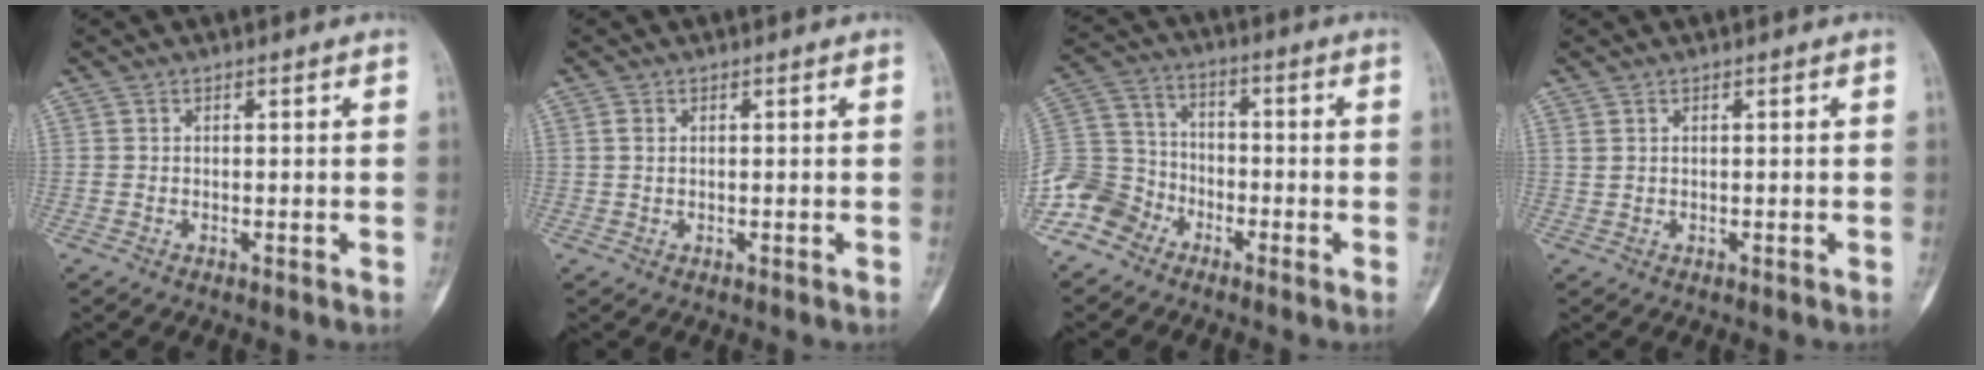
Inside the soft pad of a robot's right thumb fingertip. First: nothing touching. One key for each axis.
{"total": 1.2, "fx": 0.3, "fy": 0.8, "fz": 0.8, "tx": -0.018, "ty": 0.001, "tz": 0.008}
{"total": 11.4, "fx": -7.1, "fy": 8.4, "fz": 3.1, "tx": -0.047, "ty": 0.055, "tz": -0.150}
{"total": 0.8, "fx": 0.4, "fy": 0.5, "fz": 0.4, "tx": -0.006, "ty": 0.004, "tz": 0.011}